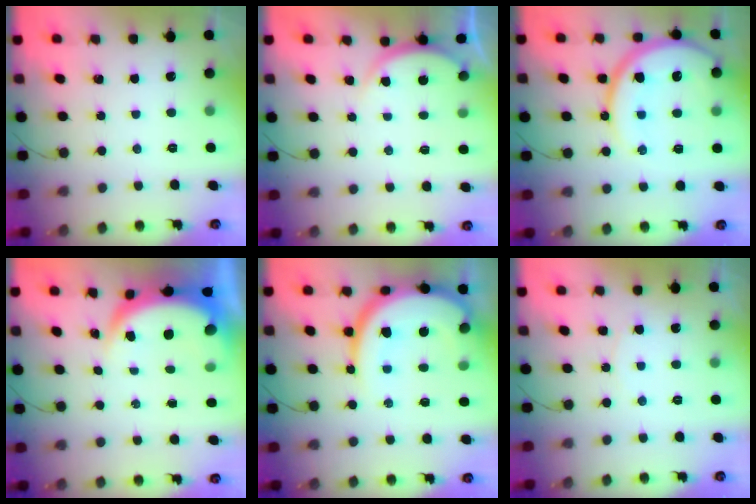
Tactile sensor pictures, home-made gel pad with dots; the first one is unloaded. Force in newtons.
{"total": 4.1, "press": 4.0, "slide": 0.5}
{"total": 17.2, "press": 17.1, "slide": 1.7}
{"total": 6.9, "press": 6.8, "slide": 0.8}
{"total": 16.9, "press": 16.9, "slide": 1.5}
{"total": 3.1, "press": 3.1, "slide": 0.4}